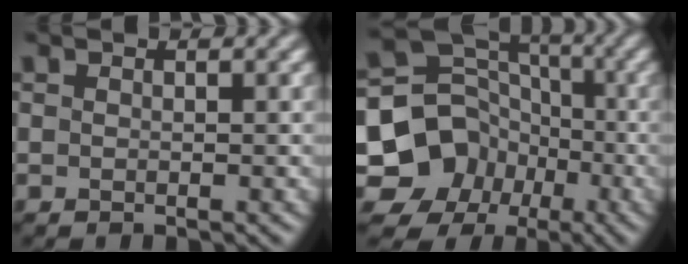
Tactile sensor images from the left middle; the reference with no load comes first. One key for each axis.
{"total": 12.2, "fx": -4.9, "fy": 10.7, "fz": 3.5, "tx": -0.067, "ty": -0.015, "tz": -0.108}